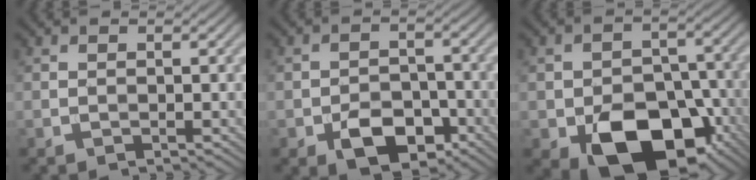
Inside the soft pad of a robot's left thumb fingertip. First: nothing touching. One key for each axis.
{"total": 5.5, "fx": -2.9, "fy": 3.4, "fz": 3.2, "tx": -0.050, "ty": -0.002, "tz": -0.056}
{"total": 13.1, "fx": -6.4, "fy": 8.4, "fz": 7.7, "tx": -0.128, "ty": -0.024, "tz": -0.101}